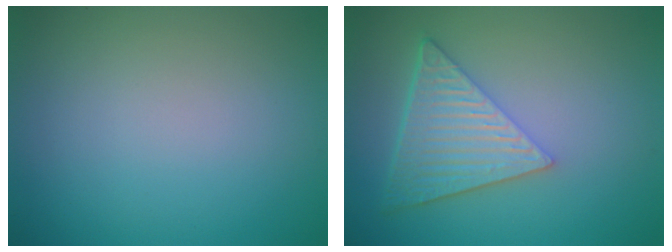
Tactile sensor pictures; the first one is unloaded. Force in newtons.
{"total": 6.5, "press": 4.6, "slide": 4.6}